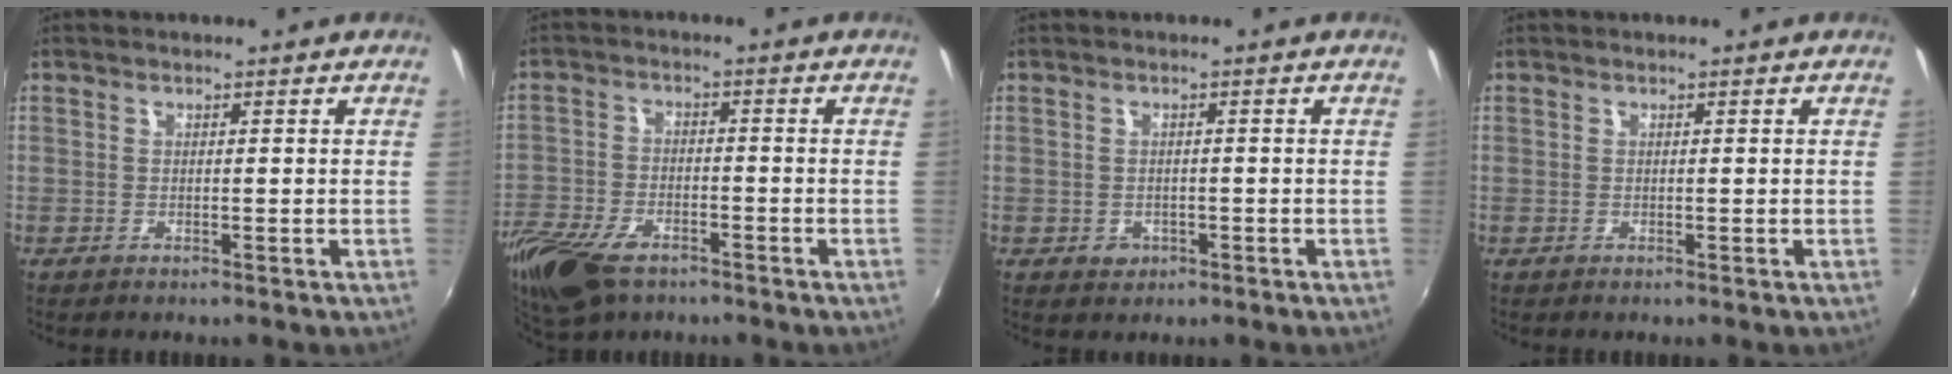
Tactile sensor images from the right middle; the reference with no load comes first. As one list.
[{"total": 14.2, "force": [-9.3, 7.2, 8.0], "torque": [-0.203, -0.036, -0.177]}, {"total": 2.2, "force": [-0.8, 1.9, 0.7], "torque": [-0.015, -0.003, -0.009]}, {"total": 0.0}]